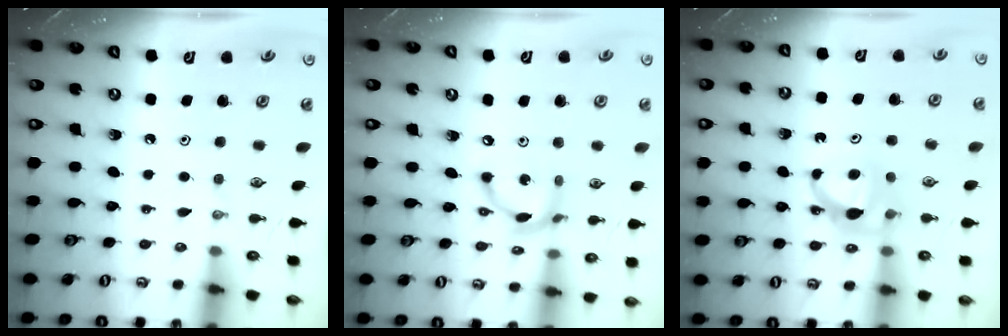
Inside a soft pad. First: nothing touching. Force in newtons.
{"total": 9.6, "press": 9.6, "slide": 0.5}
{"total": 7.7, "press": 7.7, "slide": 0.1}